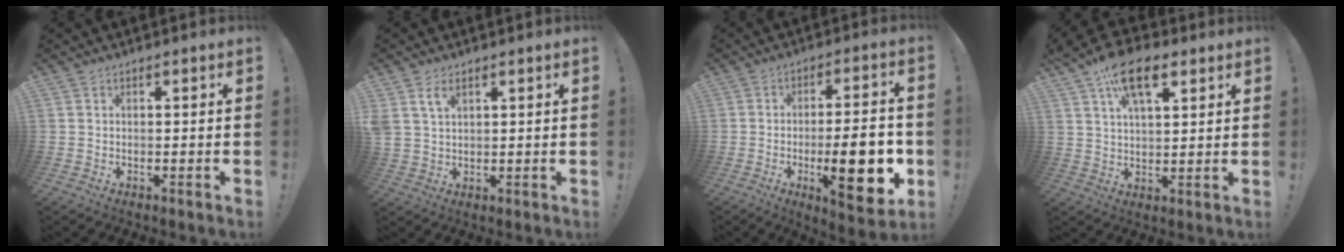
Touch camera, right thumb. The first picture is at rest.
{"total": 4.4, "force": [2.5, 2.4, 2.7], "torque": [-0.056, -0.001, 0.049]}
{"total": 18.9, "force": [-4.8, 5.8, 17.3], "torque": [-0.245, 0.001, -0.065]}
{"total": 13.6, "force": [7.3, 6.7, 9.3], "torque": [-0.159, -0.016, 0.131]}